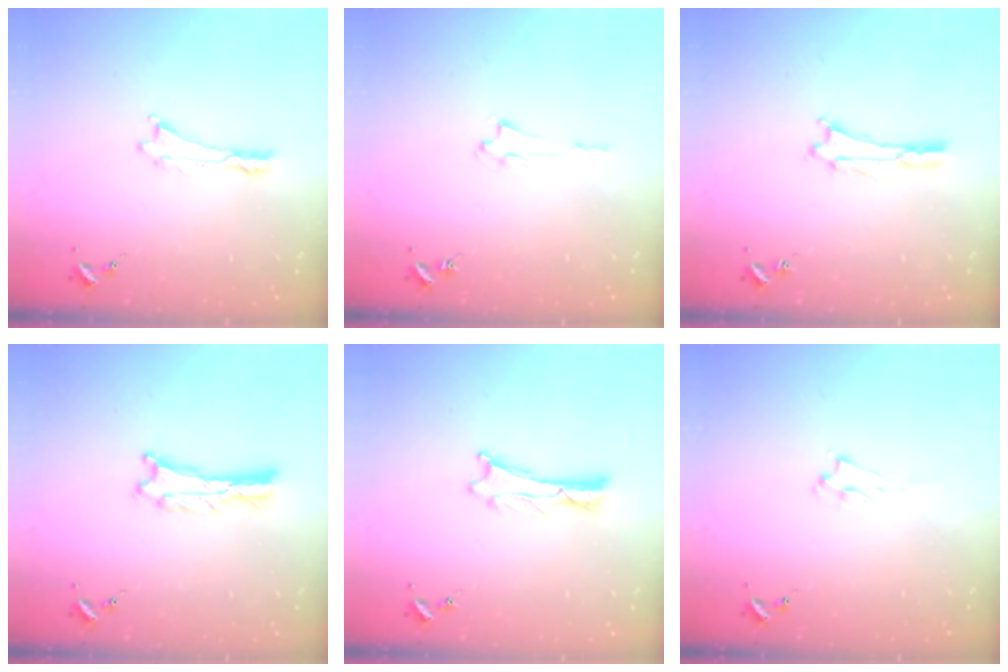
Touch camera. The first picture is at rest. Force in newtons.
{"total": 1.3, "press": 1.3, "slide": 0.2}
{"total": 1.6, "press": 1.6, "slide": 0.2}
{"total": 0.7, "press": 0.7, "slide": 0.1}
{"total": 1.2, "press": 1.2, "slide": 0.0}
{"total": 1.4, "press": 1.3, "slide": 0.3}